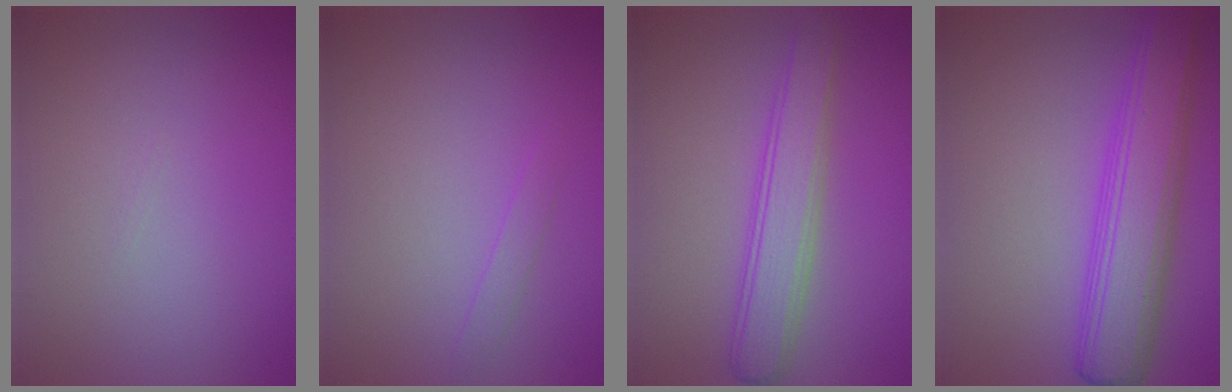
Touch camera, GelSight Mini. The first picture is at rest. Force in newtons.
{"total": 0.8, "press": 0.8, "slide": 0.1}
{"total": 3.9, "press": 3.9, "slide": 0.1}
{"total": 5.5, "press": 5.4, "slide": 0.3}